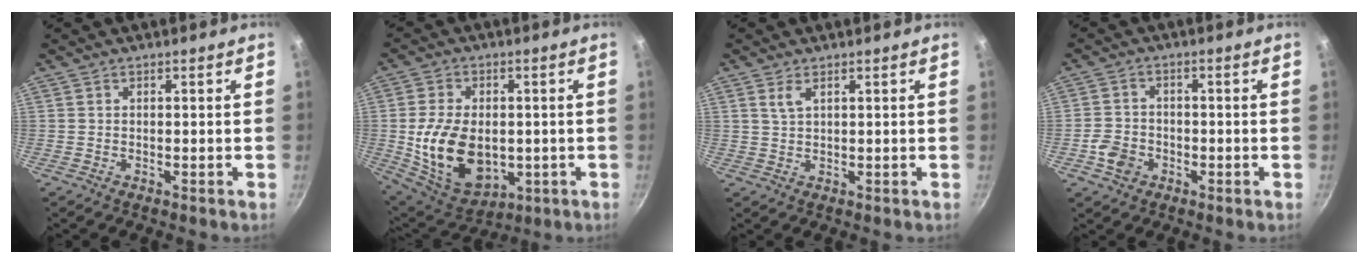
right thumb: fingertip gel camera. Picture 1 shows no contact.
{"total": 16.5, "force": [-1.3, 11.1, 12.2], "torque": [-0.204, -0.008, 0.000]}
{"total": 2.3, "force": [1.2, 1.0, 1.7], "torque": [-0.032, -0.006, 0.024]}
{"total": 5.2, "force": [-2.1, 4.2, 2.3], "torque": [-0.037, 0.021, -0.043]}